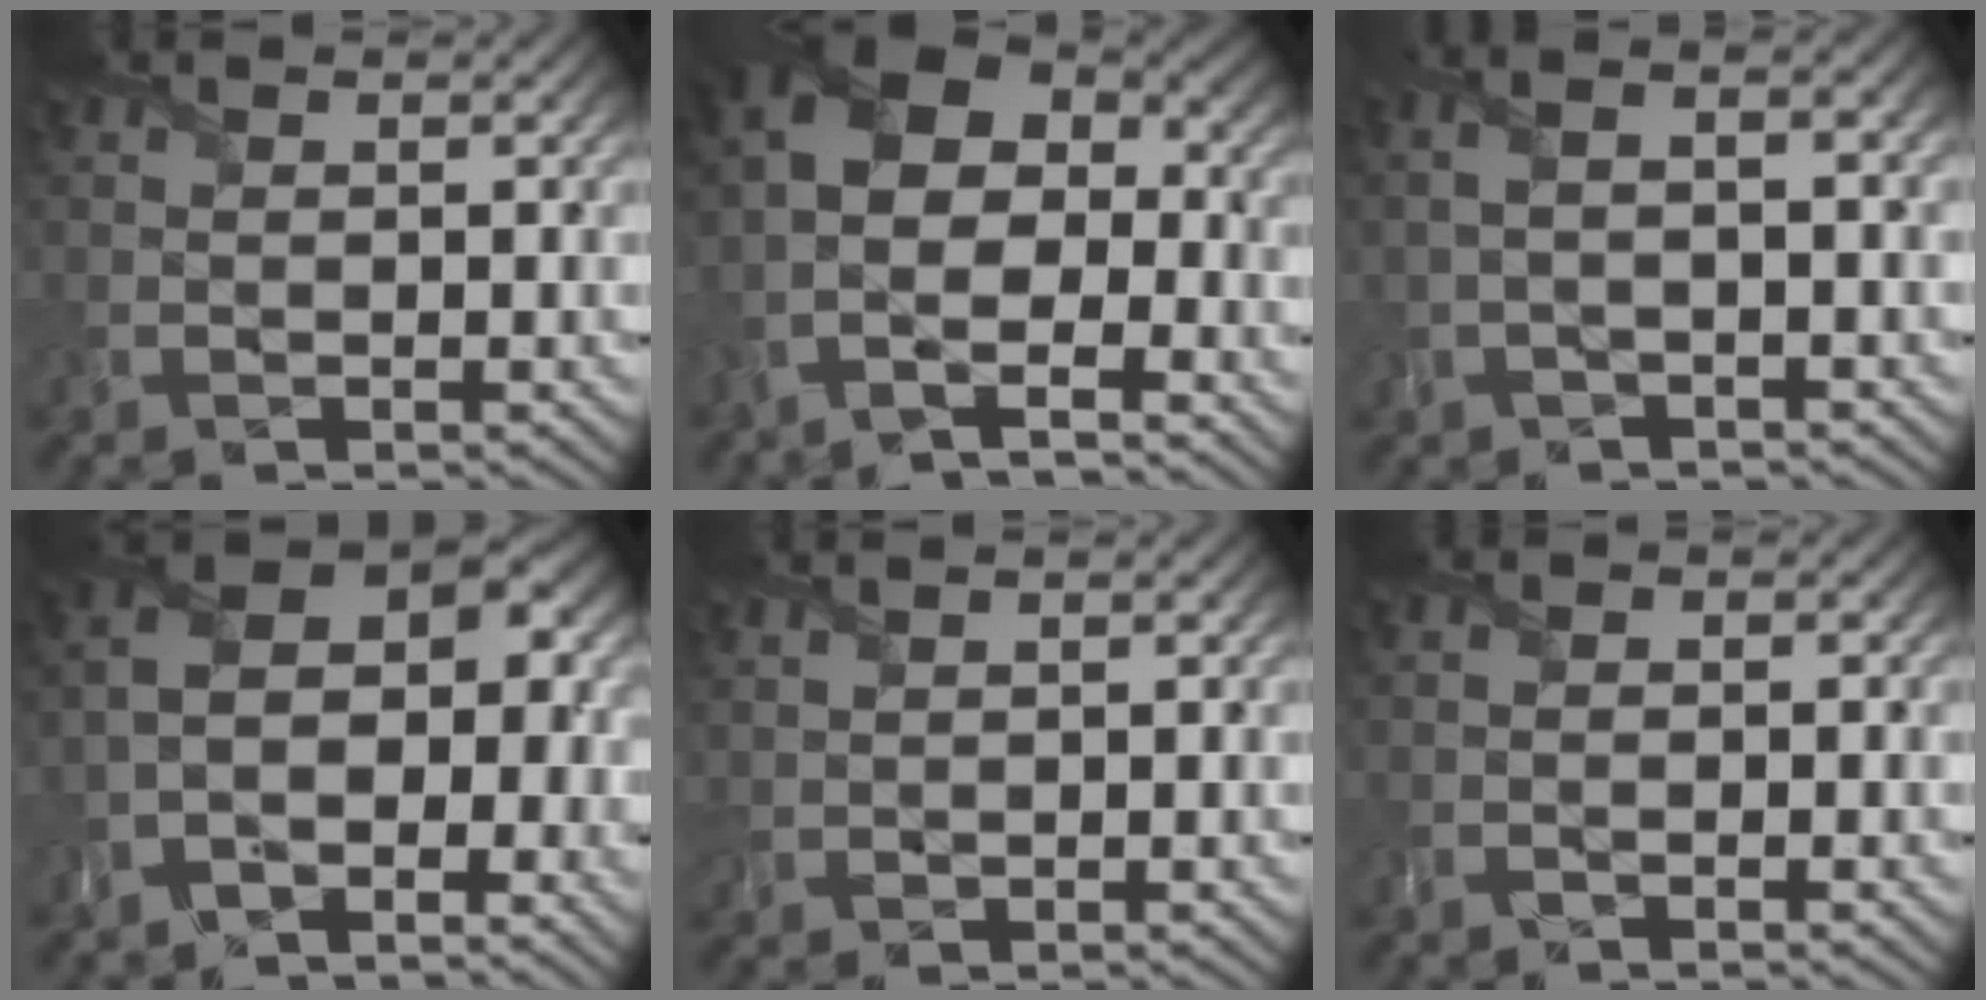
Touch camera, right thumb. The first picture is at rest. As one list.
[{"total": 12.2, "force": [-4.3, 5.9, 9.8], "torque": [-0.209, -0.001, -0.064]}, {"total": 4.1, "force": [-0.7, 1.2, 3.9], "torque": [-0.095, 0.003, -0.011]}, {"total": 9.9, "force": [-4.9, 5.1, 6.9], "torque": [-0.120, -0.001, -0.106]}, {"total": 0.7, "force": [0.6, 0.3, 0.3], "torque": [-0.011, 0.002, 0.017]}, {"total": 1.4, "force": [-0.9, 0.8, 0.7], "torque": [-0.003, 0.006, -0.017]}]